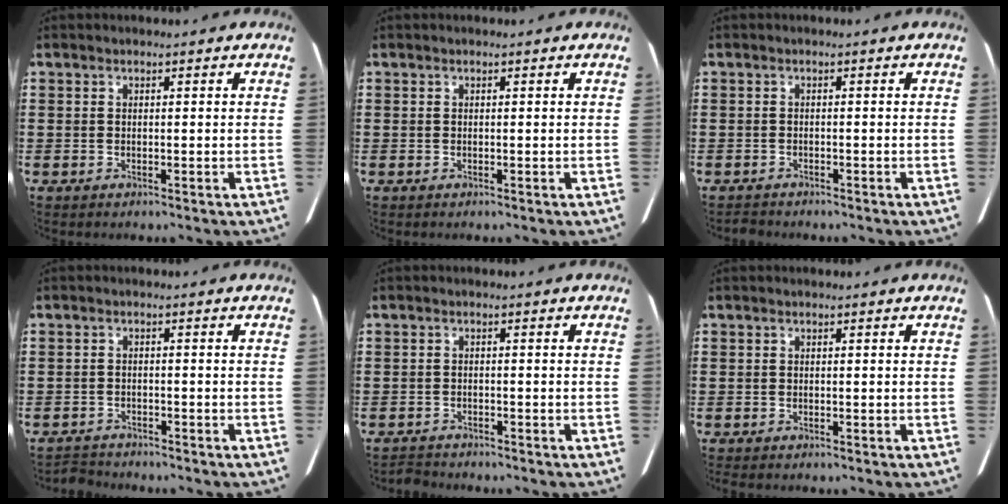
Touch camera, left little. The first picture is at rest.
{"total": 0.0}
{"total": 0.7, "force": [-0.7, 0.0, 0.0], "torque": [-0.004, -0.001, -0.015]}
{"total": 1.7, "force": [-1.7, 0.0, -0.1], "torque": [-0.005, -0.002, -0.038]}
{"total": 1.3, "force": [-1.3, 0.0, 0.0], "torque": [-0.005, -0.001, -0.028]}
{"total": 0.0}